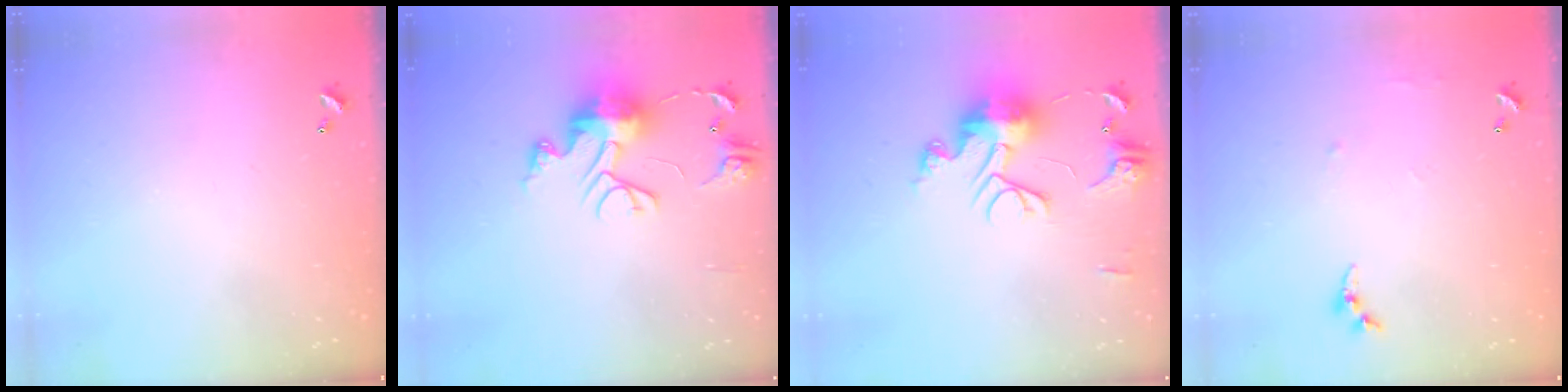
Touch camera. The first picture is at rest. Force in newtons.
{"total": 12.0, "press": 11.9, "slide": 1.2}
{"total": 13.5, "press": 13.5, "slide": 1.0}
{"total": 4.5, "press": 4.5, "slide": 0.5}